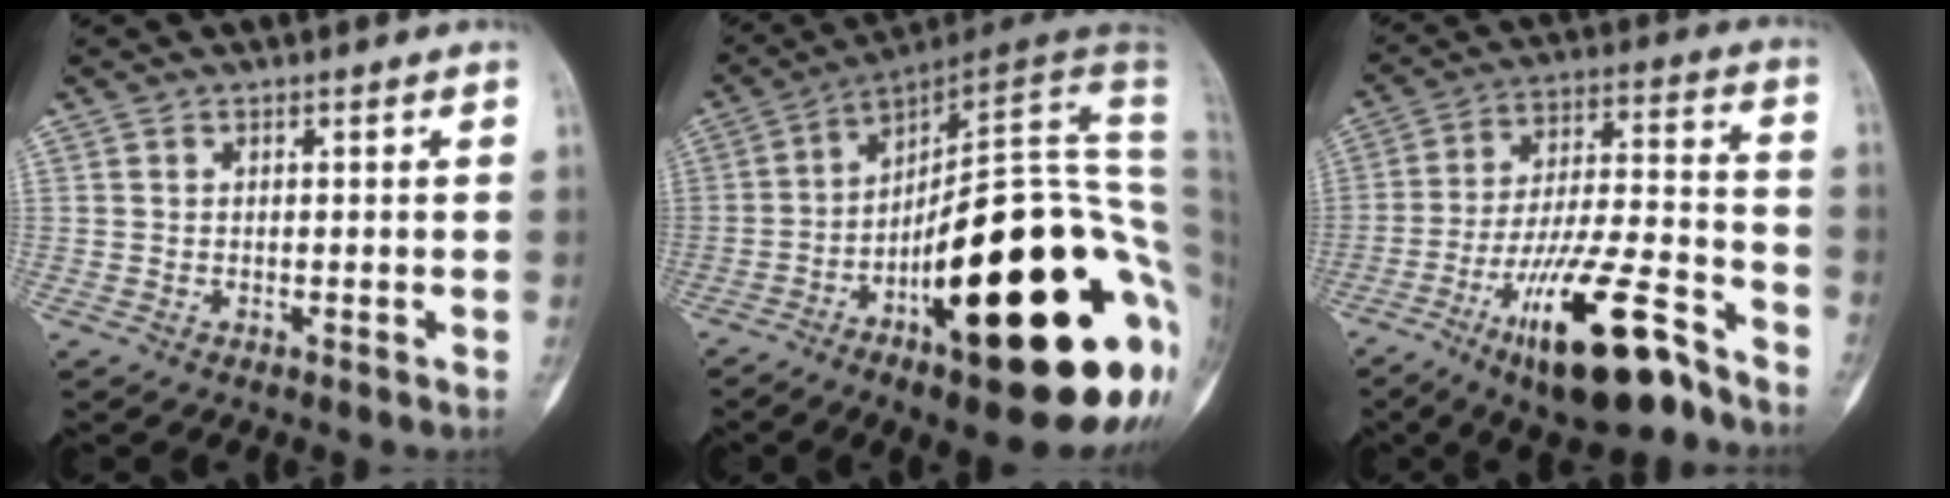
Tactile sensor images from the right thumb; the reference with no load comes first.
{"total": 35.6, "force": [-9.0, 10.1, 32.9], "torque": [-0.373, 0.051, -0.128]}
{"total": 20.4, "force": [-12.2, 5.9, 15.2], "torque": [-0.264, 0.070, -0.205]}